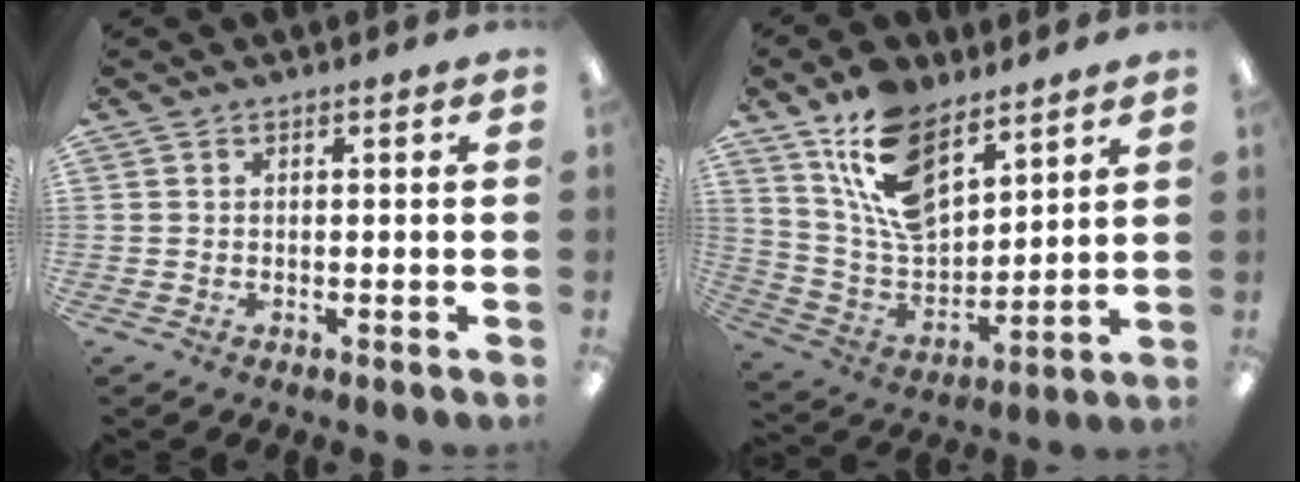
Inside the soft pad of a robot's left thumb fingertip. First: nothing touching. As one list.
[{"total": 16.0, "force": [10.1, 8.3, 9.2], "torque": [-0.192, -0.041, 0.190]}]